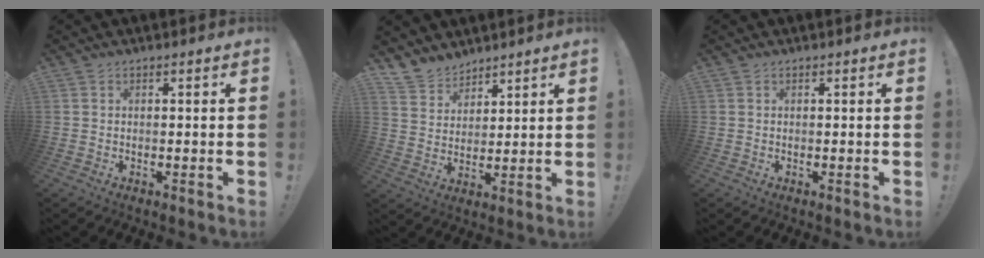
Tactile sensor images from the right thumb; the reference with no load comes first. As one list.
[{"total": 8.1, "force": [7.0, 4.0, 0.7], "torque": [-0.032, -0.051, 0.140]}, {"total": 0.0}]